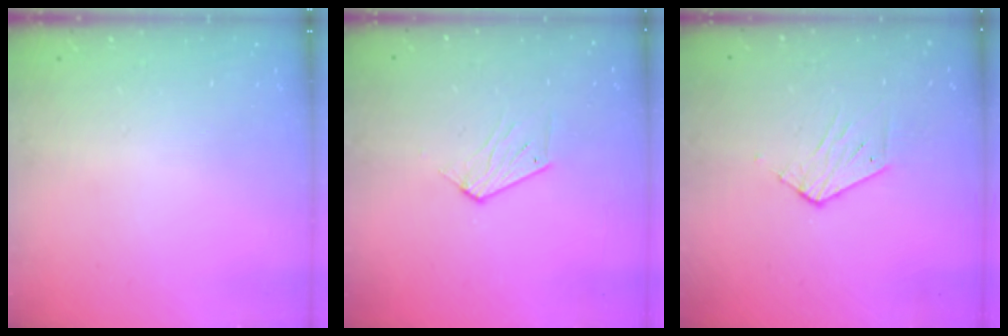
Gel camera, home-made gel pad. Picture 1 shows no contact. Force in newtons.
{"total": 4.9, "press": 4.9, "slide": 0.3}
{"total": 4.9, "press": 4.8, "slide": 0.4}